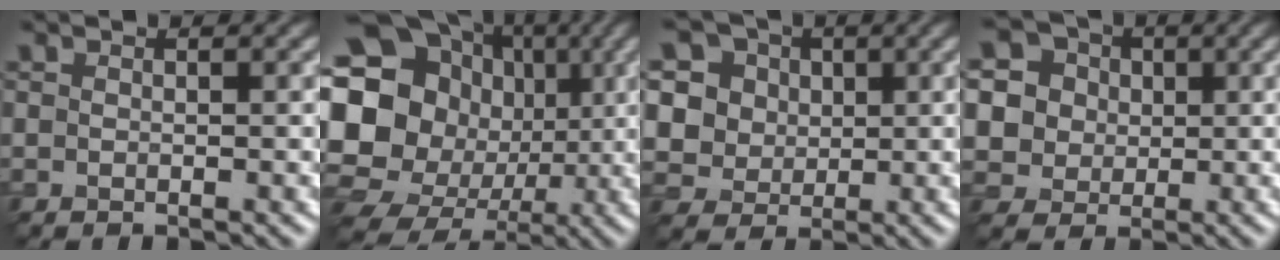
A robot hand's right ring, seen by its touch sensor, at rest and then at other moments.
{"total": 21.3, "force": [0.3, 19.1, 9.4], "torque": [-0.204, 0.017, -0.020]}
{"total": 9.3, "force": [3.8, 7.7, 3.8], "torque": [-0.094, 0.016, 0.053]}
{"total": 7.4, "force": [2.2, 6.6, 2.8], "torque": [-0.062, 0.023, 0.026]}